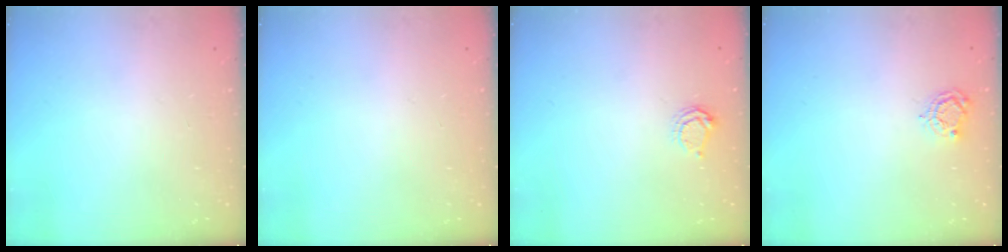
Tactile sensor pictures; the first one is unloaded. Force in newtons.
{"total": 0.0}
{"total": 4.0, "press": 4.0, "slide": 0.4}
{"total": 4.8, "press": 4.7, "slide": 0.5}